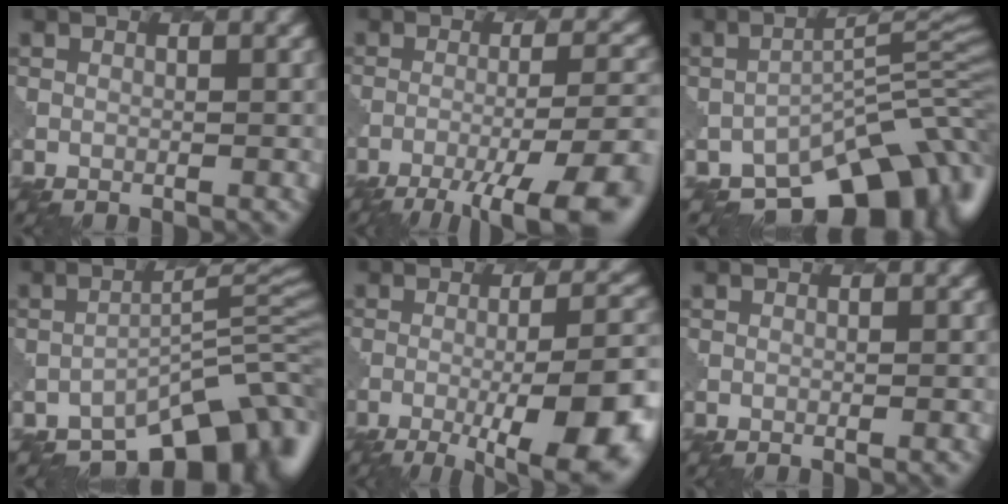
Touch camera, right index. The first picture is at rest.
{"total": 8.9, "force": [-5.9, 2.1, 6.4], "torque": [-0.108, -0.010, -0.088]}
{"total": 11.9, "force": [-8.2, 5.3, 6.7], "torque": [-0.087, -0.010, -0.125]}
{"total": 10.9, "force": [-8.2, 4.1, 6.0], "torque": [-0.069, -0.006, -0.124]}
{"total": 12.4, "force": [-5.5, 3.7, 10.5], "torque": [-0.137, -0.004, -0.079]}
{"total": 1.3, "force": [-0.4, 0.6, 1.1], "torque": [0.000, 0.009, -0.010]}